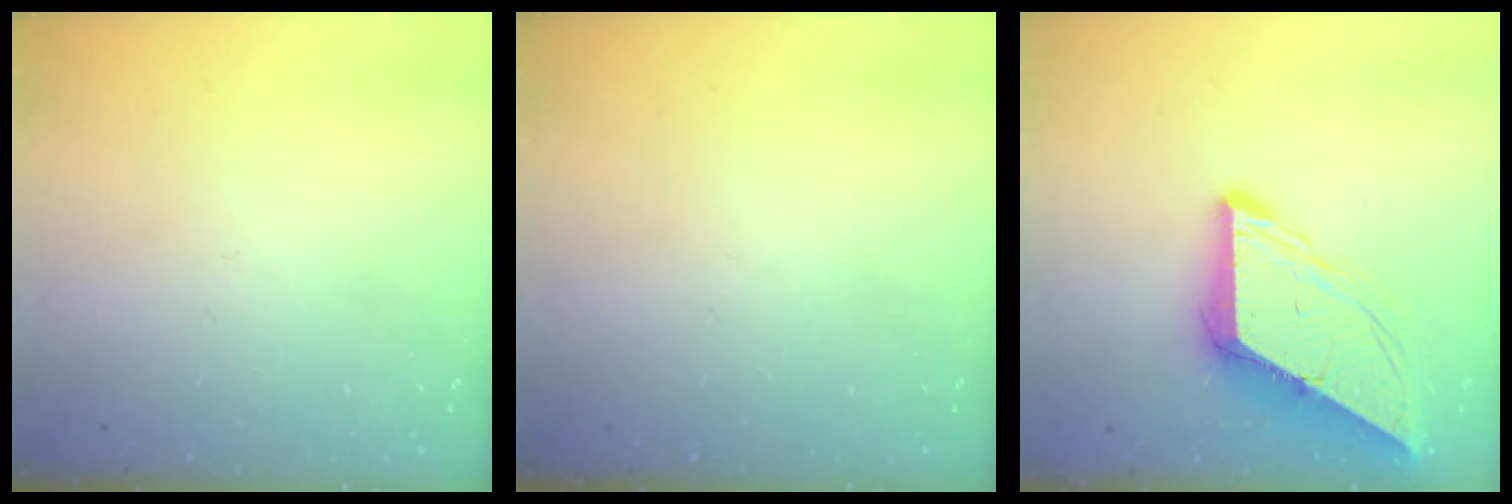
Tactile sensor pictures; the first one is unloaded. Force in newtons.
{"total": 0.0}
{"total": 10.2, "press": 10.1, "slide": 1.2}